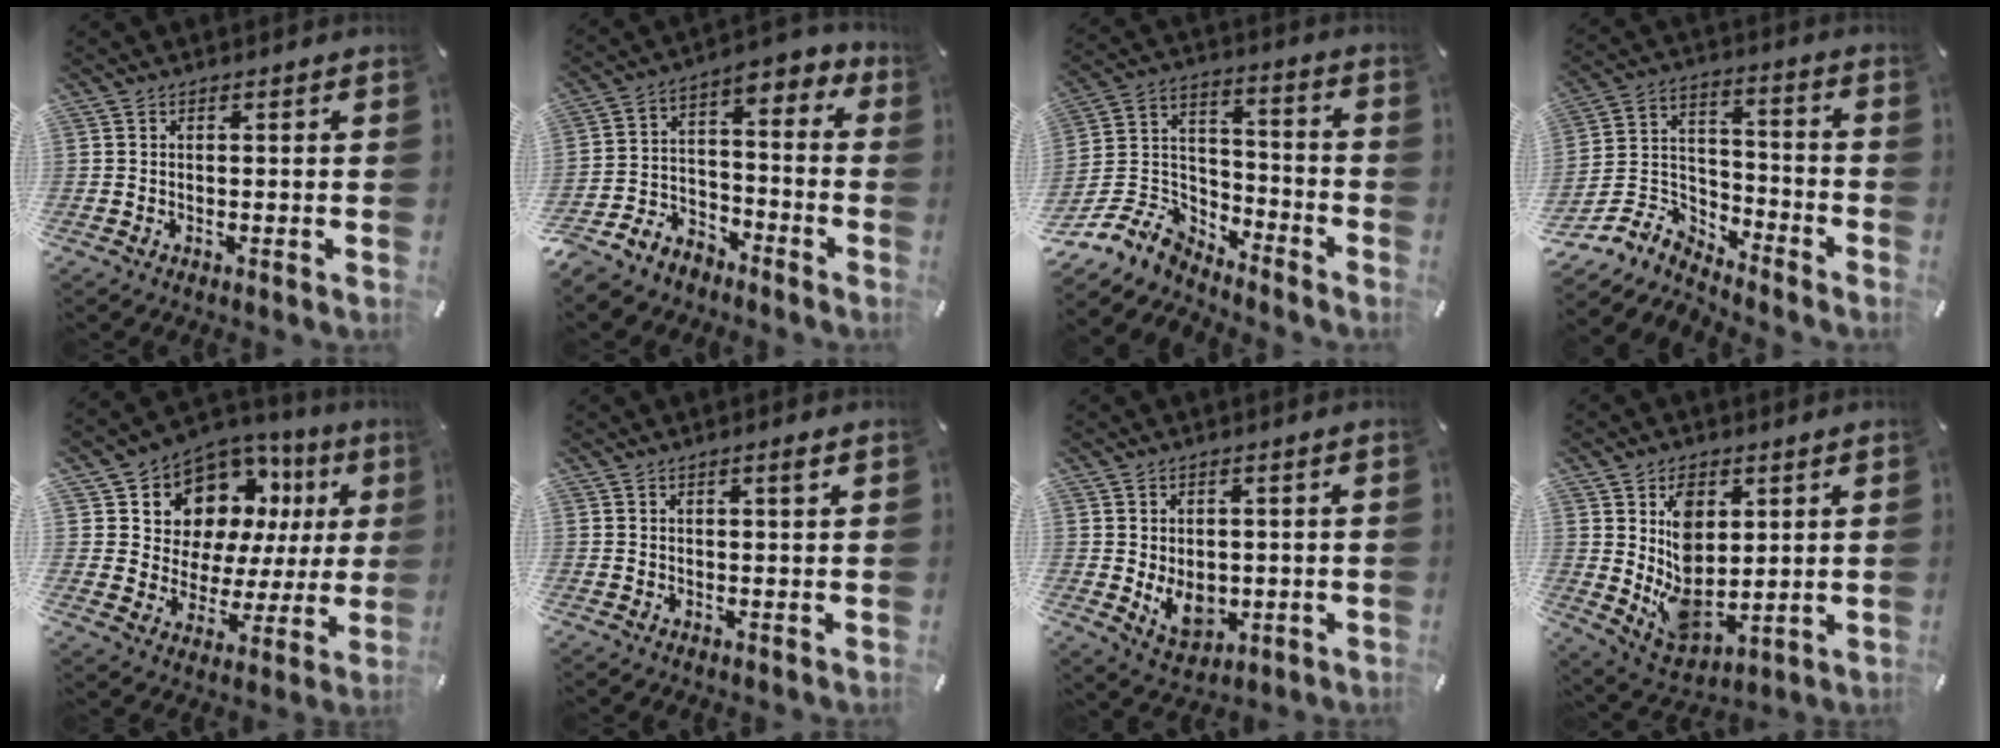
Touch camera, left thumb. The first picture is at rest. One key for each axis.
{"total": 8.6, "fx": -5.4, "fy": 6.4, "fz": 2.0, "tx": -0.055, "ty": 0.017, "tz": -0.102}
{"total": 11.0, "fx": -8.8, "fy": 6.0, "fz": 2.7, "tx": -0.061, "ty": 0.035, "tz": -0.166}
{"total": 9.4, "fx": -7.6, "fy": 5.3, "fz": 1.5, "tx": -0.033, "ty": 0.021, "tz": -0.144}
{"total": 11.2, "fx": 7.1, "fy": 8.1, "fz": 3.0, "tx": -0.051, "ty": -0.077, "tz": 0.127}
{"total": 1.7, "fx": 0.9, "fy": 0.2, "fz": 1.4, "tx": -0.029, "ty": 0.000, "tz": 0.015}
{"total": 7.4, "fx": -0.4, "fy": 6.0, "fz": 4.4, "tx": -0.065, "ty": -0.004, "tz": -0.005}
{"total": 11.2, "fx": 3.8, "fy": 8.0, "fz": 7.0, "tx": -0.134, "ty": -0.026, "tz": 0.076}